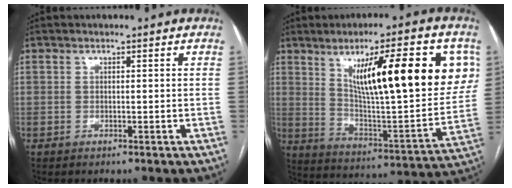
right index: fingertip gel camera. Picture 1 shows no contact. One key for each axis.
{"total": 23.4, "fx": 8.3, "fy": 4.3, "fz": 21.4, "tx": -0.317, "ty": 0.007, "tz": 0.131}